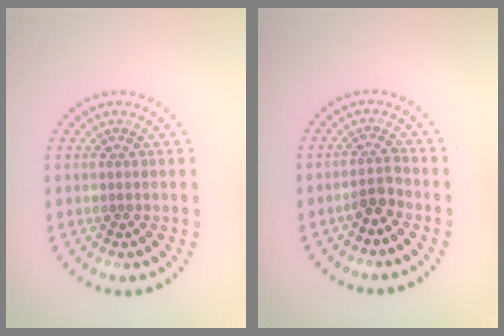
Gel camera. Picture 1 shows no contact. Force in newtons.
{"total": 1.9, "press": 1.5, "slide": 1.1}